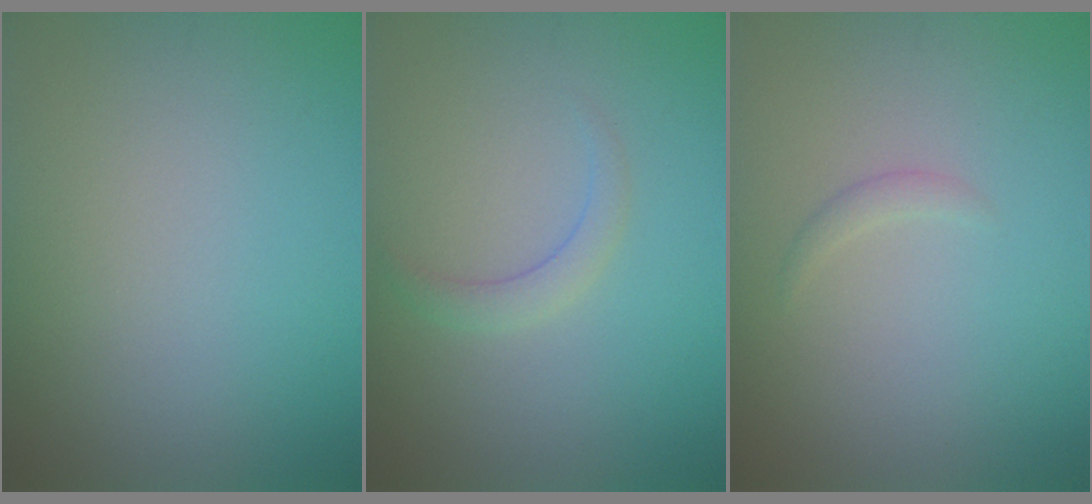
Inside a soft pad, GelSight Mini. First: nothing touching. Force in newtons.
{"total": 1.4, "press": 1.4, "slide": 0.0}
{"total": 0.7, "press": 0.7, "slide": 0.0}